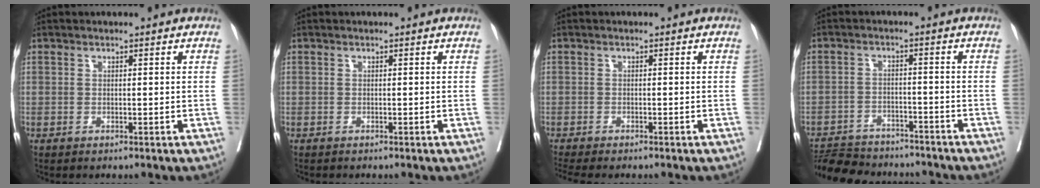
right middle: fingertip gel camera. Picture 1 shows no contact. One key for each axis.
{"total": 0.5, "fx": -0.5, "fy": 0.0, "fz": 0.2, "tx": 0.001, "ty": 0.002, "tz": -0.008}
{"total": 5.6, "fx": -4.9, "fy": 0.3, "fz": 2.7, "tx": -0.030, "ty": -0.005, "tz": -0.077}
{"total": 14.2, "fx": -13.1, "fy": 3.8, "fz": 4.1, "tx": -0.088, "ty": 0.005, "tz": -0.187}